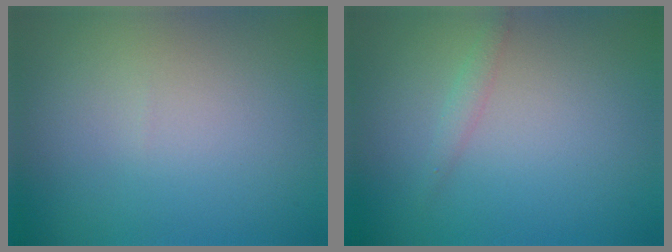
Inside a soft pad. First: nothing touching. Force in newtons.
{"total": 1.0, "press": 1.0, "slide": 0.0}